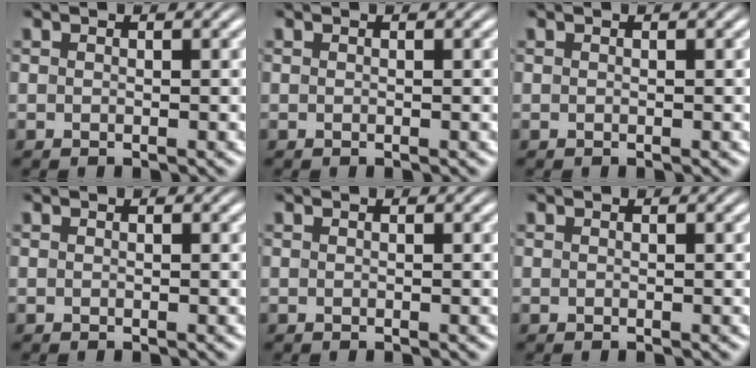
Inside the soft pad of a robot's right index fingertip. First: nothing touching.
{"total": 0.0}
{"total": 0.0}
{"total": 0.0}
{"total": 0.0}
{"total": 0.0}